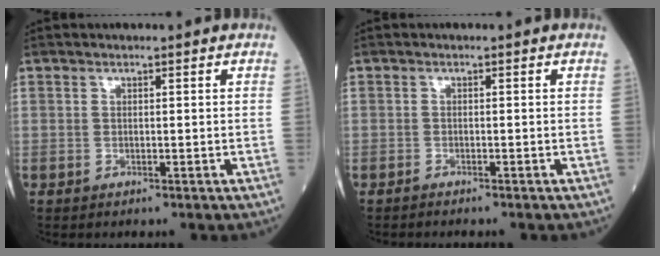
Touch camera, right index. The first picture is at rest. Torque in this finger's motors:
{"motor_torque": [0.01, 0.01, -0.02, -0.01]}